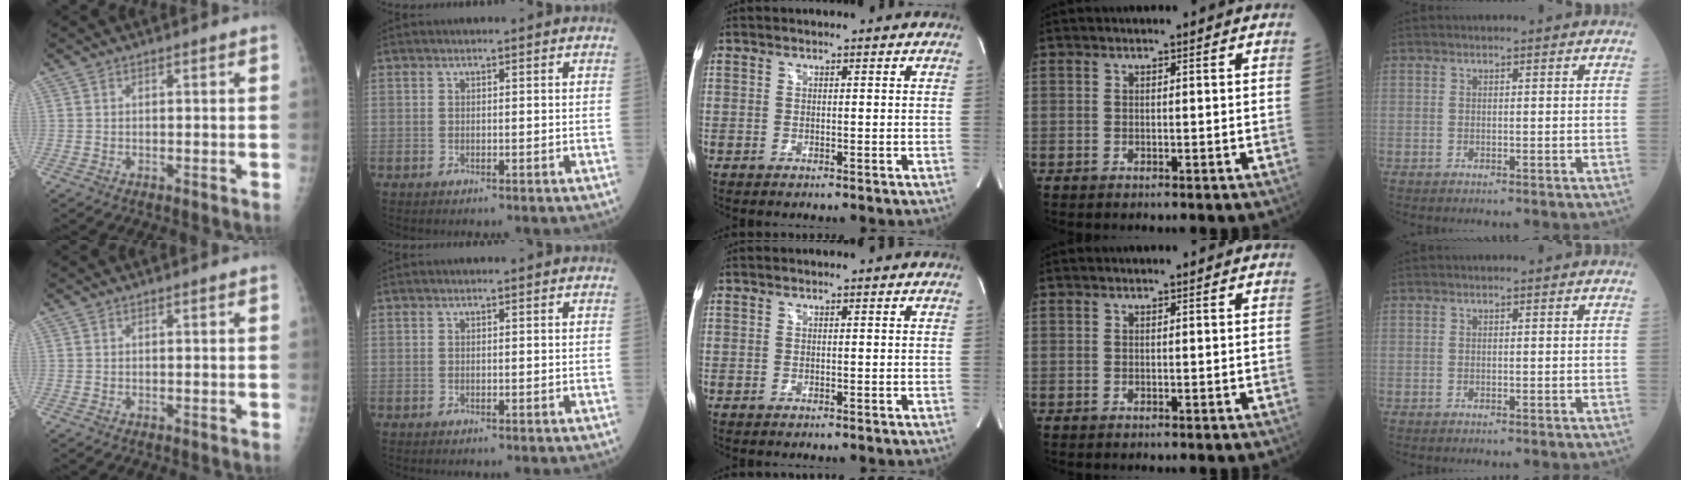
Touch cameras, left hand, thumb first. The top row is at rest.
{}